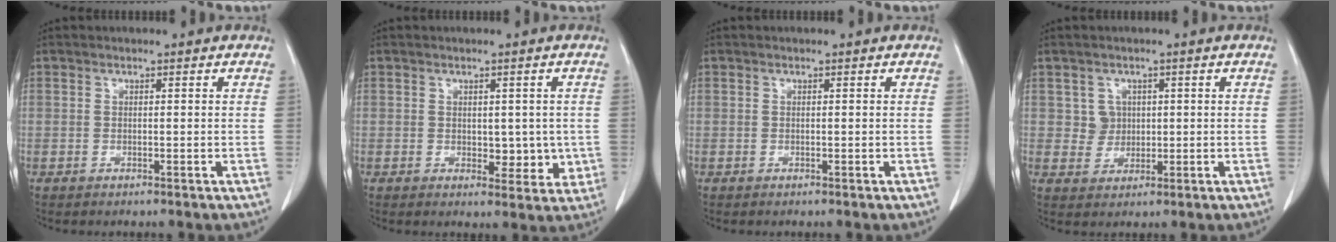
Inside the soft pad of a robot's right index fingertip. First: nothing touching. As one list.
[{"total": 4.5, "force": [0.0, 2.9, 3.5], "torque": [-0.029, -0.003, 0.010]}, {"total": 0.0}, {"total": 3.0, "force": [0.9, 2.9, 0.2], "torque": [0.002, 0.005, 0.020]}]